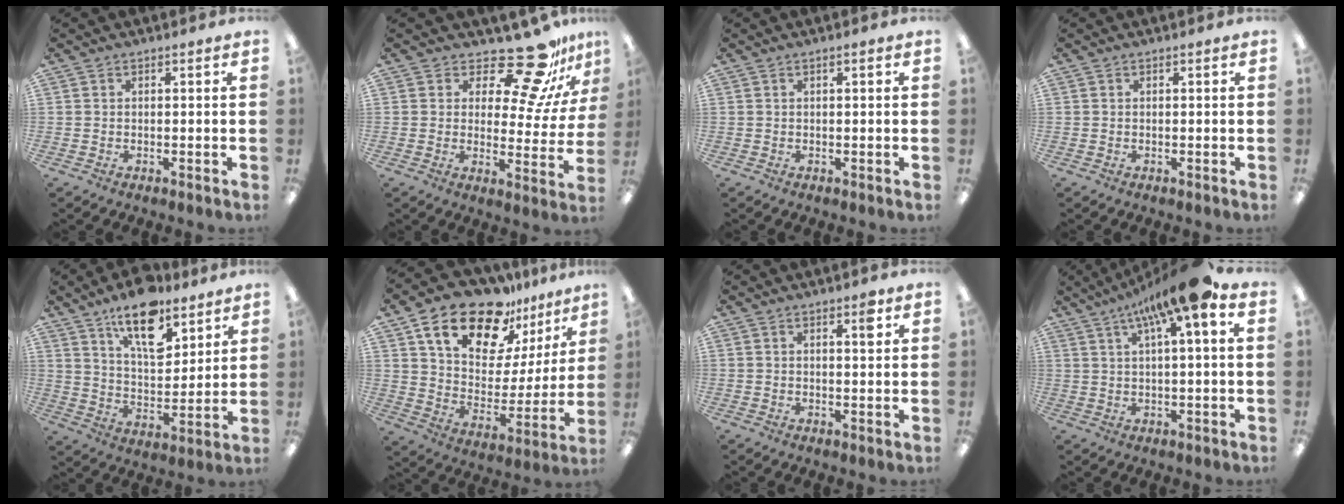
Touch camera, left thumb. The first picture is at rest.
{"total": 15.7, "force": [13.0, 4.5, 7.6], "torque": [-0.118, -0.105, 0.219]}
{"total": 0.6, "force": [0.2, 0.2, 0.6], "torque": [-0.010, 0.002, 0.002]}
{"total": 0.0}
{"total": 15.5, "force": [10.6, 7.1, 8.7], "torque": [-0.131, -0.055, 0.183]}
{"total": 20.0, "force": [14.8, 9.8, 9.3], "torque": [-0.168, -0.097, 0.262]}
{"total": 3.4, "force": [1.7, 1.0, 2.7], "torque": [-0.025, -0.009, 0.021]}
{"total": 12.7, "force": [6.6, 2.3, 10.6], "torque": [-0.183, -0.022, 0.109]}